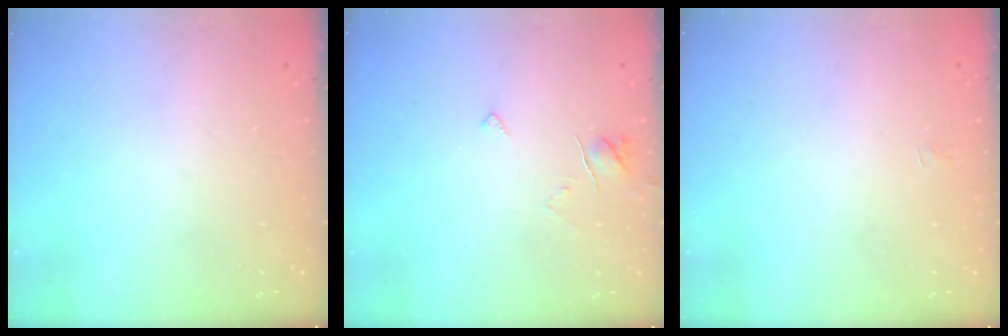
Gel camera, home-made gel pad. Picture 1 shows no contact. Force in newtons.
{"total": 3.6, "press": 3.6, "slide": 0.3}
{"total": 1.3, "press": 1.2, "slide": 0.2}